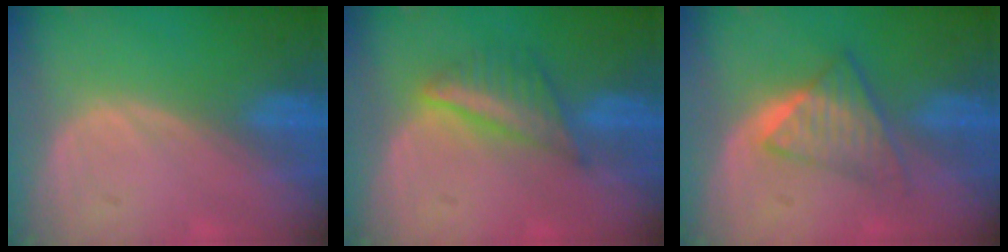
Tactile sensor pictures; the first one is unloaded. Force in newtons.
{"total": 5.6, "press": 5.5, "slide": 1.1}
{"total": 6.3, "press": 5.5, "slide": 3.0}